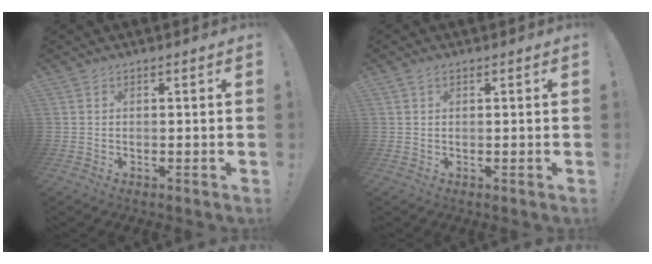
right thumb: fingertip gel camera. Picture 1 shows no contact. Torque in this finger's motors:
{"motor_torque": [0.02, 0.11, 0.21, -0.02, -0.02]}